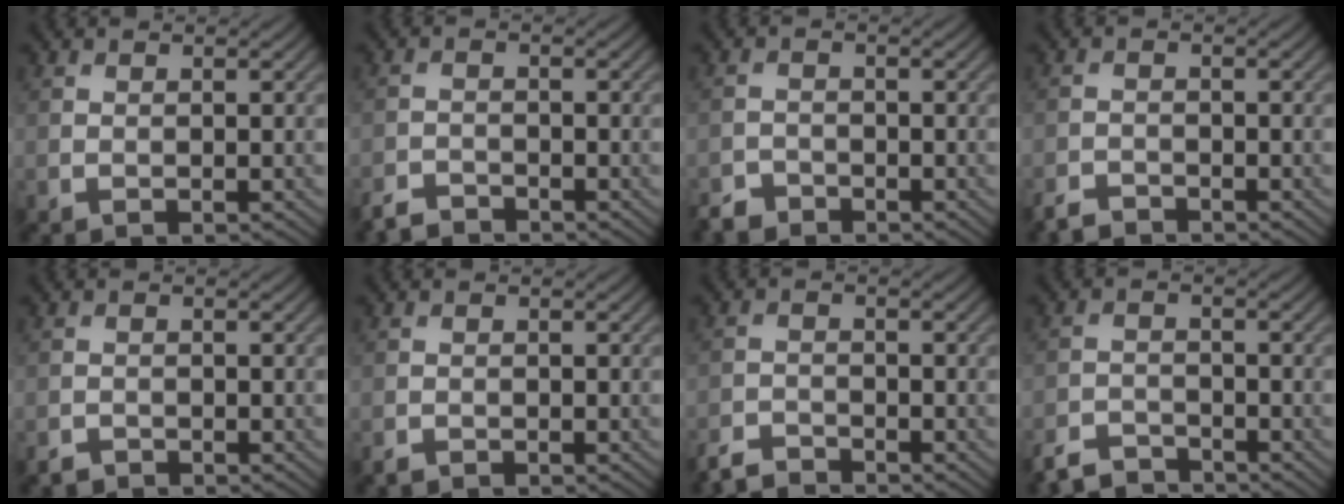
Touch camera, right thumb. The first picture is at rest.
{"total": 2.7, "force": [-2.6, 0.5, 0.5], "torque": [-0.010, -0.005, -0.058]}
{"total": 2.2, "force": [-2.0, 0.9, 0.3], "torque": [-0.004, -0.001, -0.045]}
{"total": 2.4, "force": [-2.3, 0.5, 0.4], "torque": [-0.010, -0.005, -0.050]}
{"total": 1.2, "force": [-1.1, 0.4, 0.1], "torque": [-0.002, -0.002, -0.023]}
{"total": 0.8, "force": [-0.8, 0.2, 0.1], "torque": [-0.002, -0.003, -0.016]}
{"total": 3.3, "force": [-3.2, 0.5, 0.6], "torque": [-0.014, -0.007, -0.070]}
{"total": 4.1, "force": [-3.9, 1.0, 0.9], "torque": [-0.017, -0.004, -0.082]}